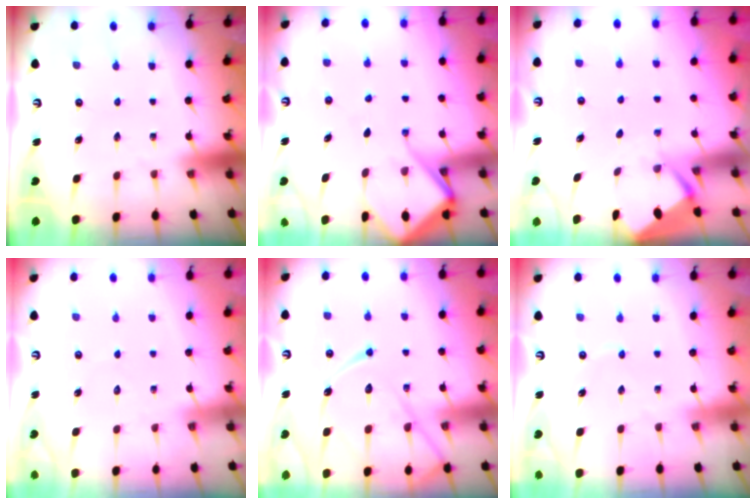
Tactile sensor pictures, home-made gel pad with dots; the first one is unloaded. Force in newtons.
{"total": 7.7, "press": 7.7, "slide": 0.7}
{"total": 2.8, "press": 2.8, "slide": 0.2}
{"total": 4.9, "press": 4.9, "slide": 0.6}
{"total": 15.4, "press": 15.3, "slide": 1.3}
{"total": 1.1, "press": 1.1, "slide": 0.2}